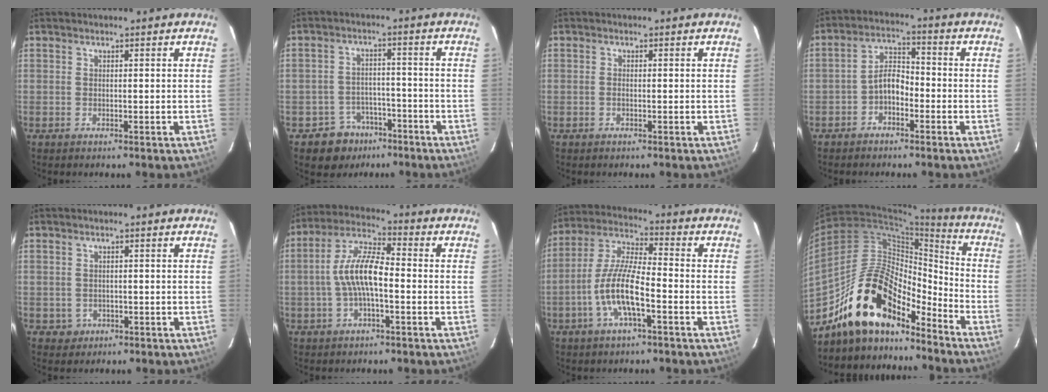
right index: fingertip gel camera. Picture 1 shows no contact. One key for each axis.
{"total": 7.1, "fx": -4.7, "fy": 5.3, "fz": 0.4, "tx": -0.021, "ty": 0.028, "tz": -0.064}
{"total": 0.7, "fx": -0.2, "fy": 0.3, "fz": 0.6, "tx": -0.013, "ty": 0.002, "tz": -0.006}
{"total": 5.0, "fx": -2.6, "fy": 2.9, "fz": 3.2, "tx": -0.062, "ty": 0.019, "tz": -0.047}
{"total": 2.2, "fx": -0.6, "fy": 2.0, "fz": 0.4, "tx": -0.009, "ty": 0.002, "tz": 0.001}
{"total": 9.7, "fx": -1.7, "fy": 3.1, "fz": 9.1, "tx": -0.189, "ty": 0.016, "tz": -0.033}
{"total": 11.3, "fx": -4.3, "fy": 2.8, "fz": 10.0, "tx": -0.213, "ty": 0.000, "tz": -0.082}
{"total": 17.7, "fx": -14.3, "fy": 7.0, "fz": 7.8, "tx": -0.143, "ty": 0.027, "tz": -0.256}